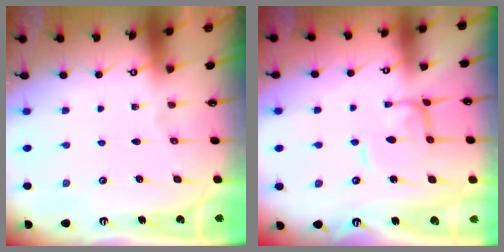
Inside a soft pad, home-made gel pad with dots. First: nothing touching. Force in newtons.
{"total": 0.0}